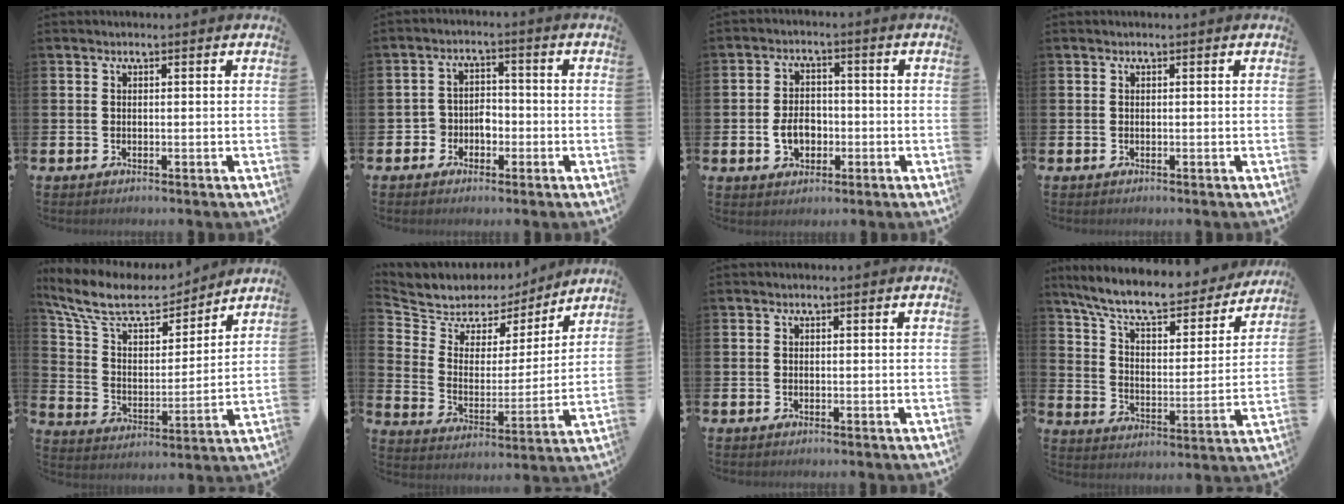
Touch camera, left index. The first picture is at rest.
{"total": 3.5, "force": [-1.9, 2.8, 0.7], "torque": [-0.022, 0.007, -0.044]}
{"total": 4.5, "force": [-1.1, 3.3, 2.8], "torque": [-0.047, 0.003, -0.024]}
{"total": 0.0}
{"total": 10.7, "force": [9.3, 3.5, 4.0], "torque": [-0.119, -0.056, 0.161]}
{"total": 7.1, "force": [6.4, 3.2, 0.3], "torque": [-0.058, -0.050, 0.111]}
{"total": 0.0}
{"total": 9.8, "force": [8.8, 2.2, 3.8], "torque": [-0.109, -0.058, 0.150]}